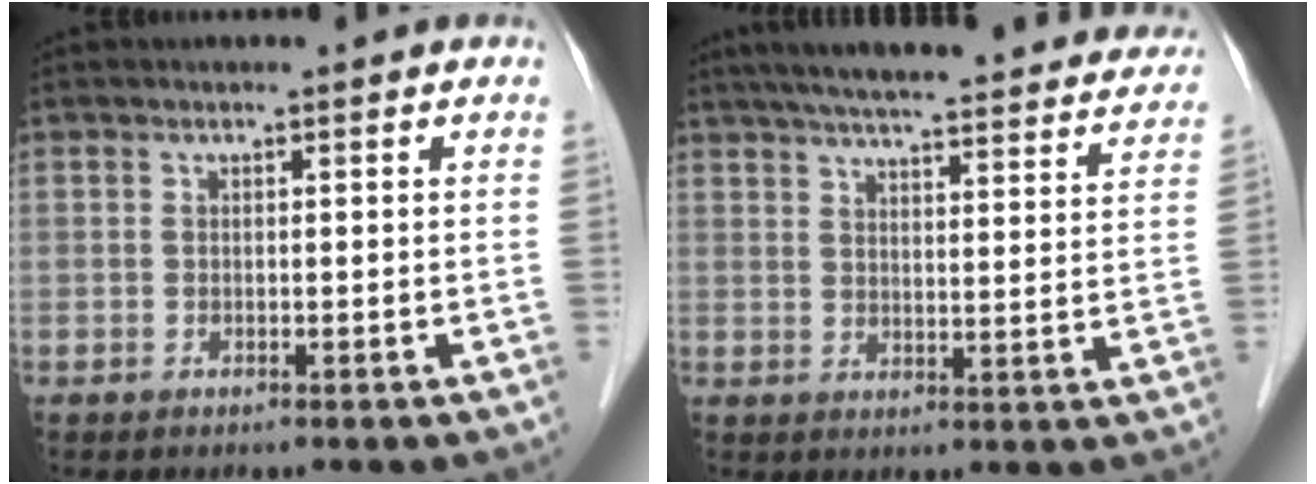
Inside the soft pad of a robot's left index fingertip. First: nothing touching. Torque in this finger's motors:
{"motor_torque": [0.05, -1.21, 0.35, 0.14]}